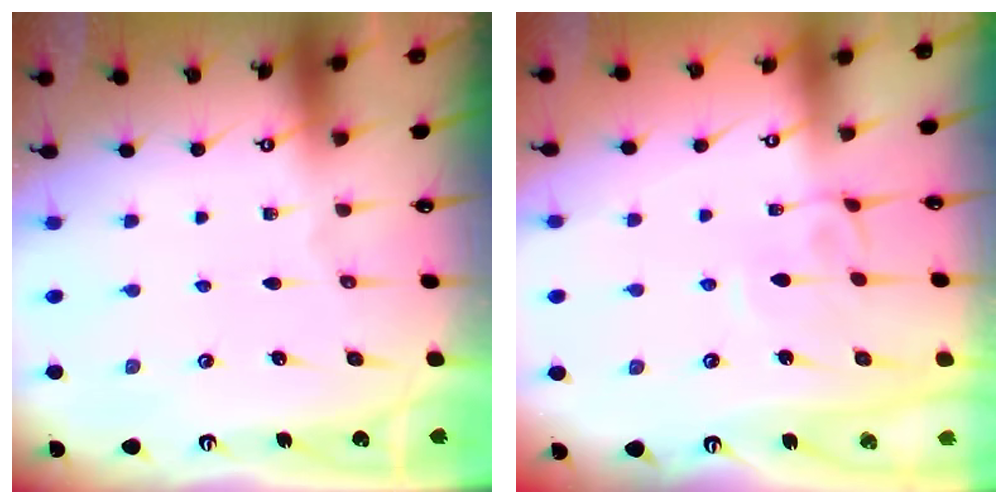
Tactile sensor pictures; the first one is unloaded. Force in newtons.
{"total": 3.3, "press": 3.3, "slide": 0.1}